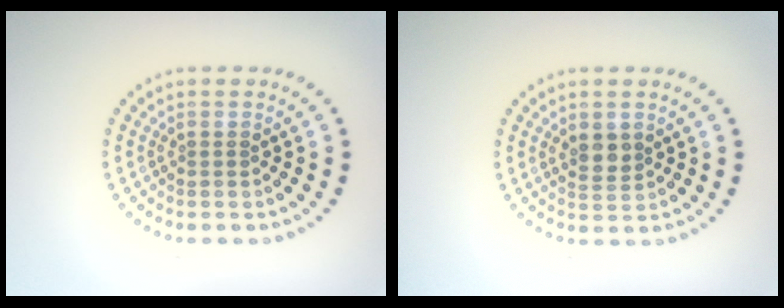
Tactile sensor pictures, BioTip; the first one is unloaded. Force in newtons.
{"total": 1.9, "press": 1.7, "slide": 0.8}